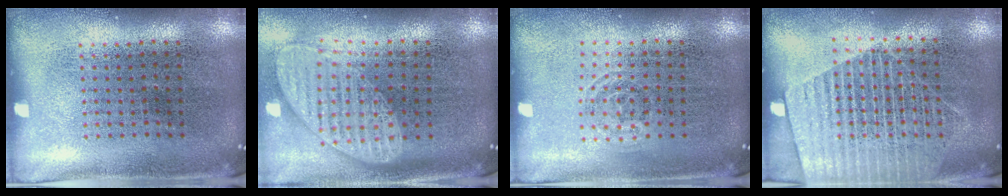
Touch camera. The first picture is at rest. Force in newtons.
{"total": 1.9, "press": 1.5, "slide": 1.1}
{"total": 0.7, "press": 0.5, "slide": 0.5}
{"total": 1.7, "press": 1.5, "slide": 0.8}